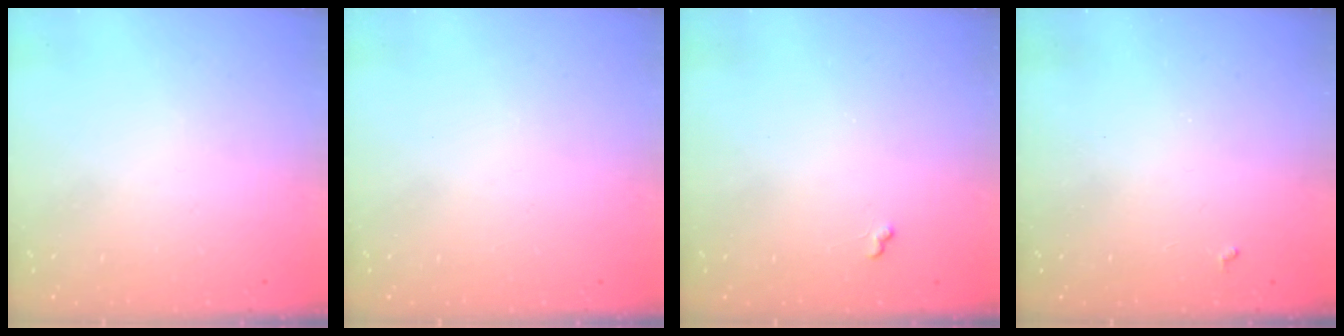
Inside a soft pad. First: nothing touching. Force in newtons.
{"total": 0.0}
{"total": 4.2, "press": 4.1, "slide": 0.6}
{"total": 3.0, "press": 2.9, "slide": 0.5}